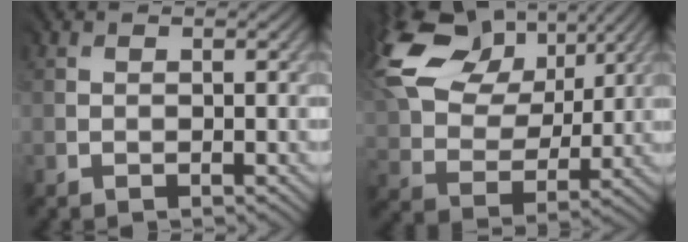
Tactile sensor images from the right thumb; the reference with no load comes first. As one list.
[{"total": 16.1, "force": [8.2, 9.9, 9.6], "torque": [-0.239, 0.039, 0.138]}]